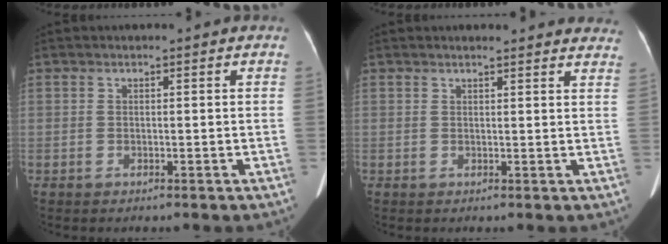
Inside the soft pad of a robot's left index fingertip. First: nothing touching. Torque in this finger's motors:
{"motor_torque": [0.02, -0.04, -0.09, -0.07]}